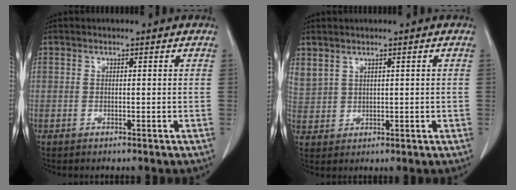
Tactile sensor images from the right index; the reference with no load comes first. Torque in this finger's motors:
{"motor_torque": [0.31, 0.20, 0.26, 0.10]}